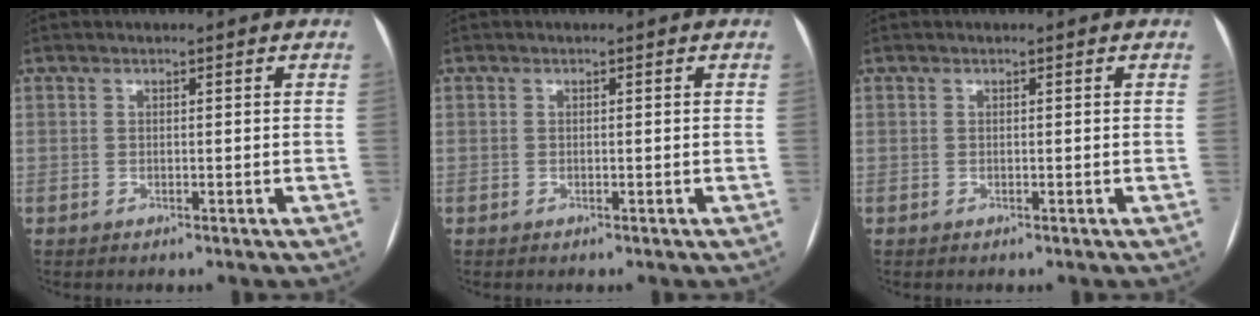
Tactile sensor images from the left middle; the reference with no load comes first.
{"total": 0.0}
{"total": 0.0}